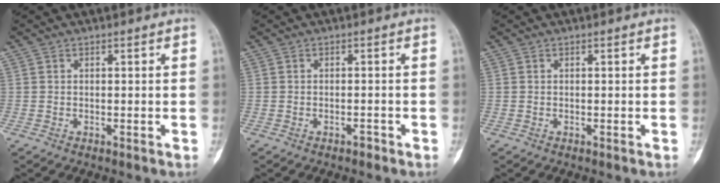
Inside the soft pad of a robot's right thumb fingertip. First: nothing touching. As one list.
[{"total": 1.1, "force": [-0.8, 0.4, 0.5], "torque": [-0.010, 0.004, -0.013]}, {"total": 0.0}]